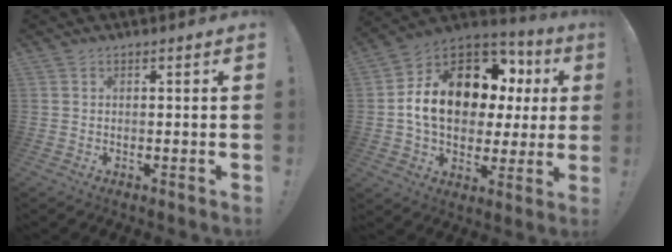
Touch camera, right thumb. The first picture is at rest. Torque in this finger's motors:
{"motor_torque": [2.25, 2.75, 1.35, 0.21, 0.27]}